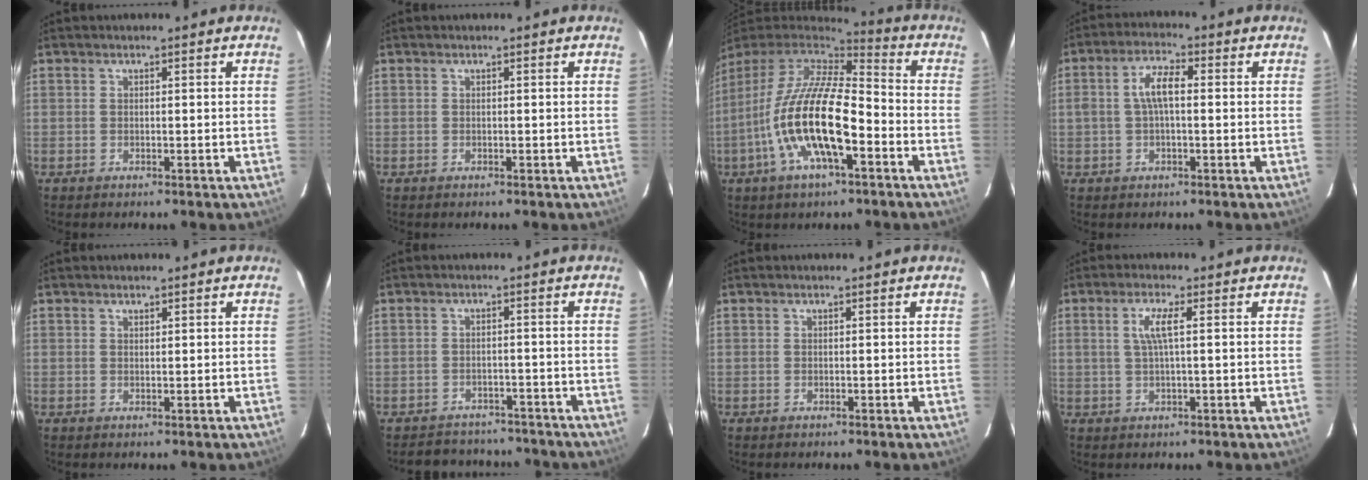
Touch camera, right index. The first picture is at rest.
{"total": 0.0}
{"total": 19.2, "force": [-6.3, 6.4, 17.0], "torque": [-0.327, -0.023, -0.121]}
{"total": 5.3, "force": [0.1, 2.1, 4.9], "torque": [-0.096, 0.014, 0.002]}
{"total": 0.7, "force": [0.6, 0.2, 0.1], "torque": [-0.003, 0.001, 0.011]}
{"total": 11.8, "force": [-10.3, 4.8, 3.2], "torque": [-0.073, 0.017, -0.126]}
{"total": 0.0}
{"total": 3.7, "force": [0.7, 0.1, 3.7], "torque": [-0.073, 0.001, 0.014]}